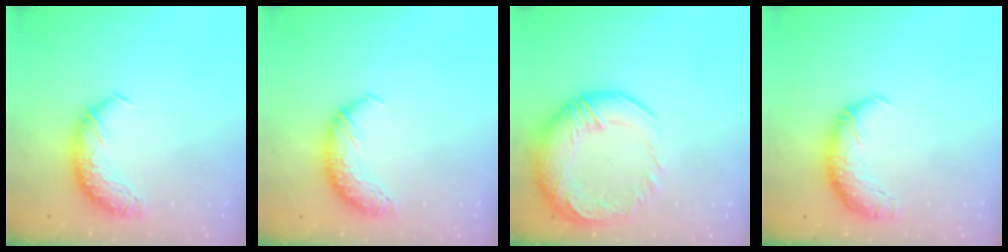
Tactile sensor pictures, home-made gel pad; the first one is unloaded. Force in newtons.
{"total": 0.0}
{"total": 9.8, "press": 8.0, "slide": 5.7}
{"total": 2.3, "press": 1.1, "slide": 2.1}